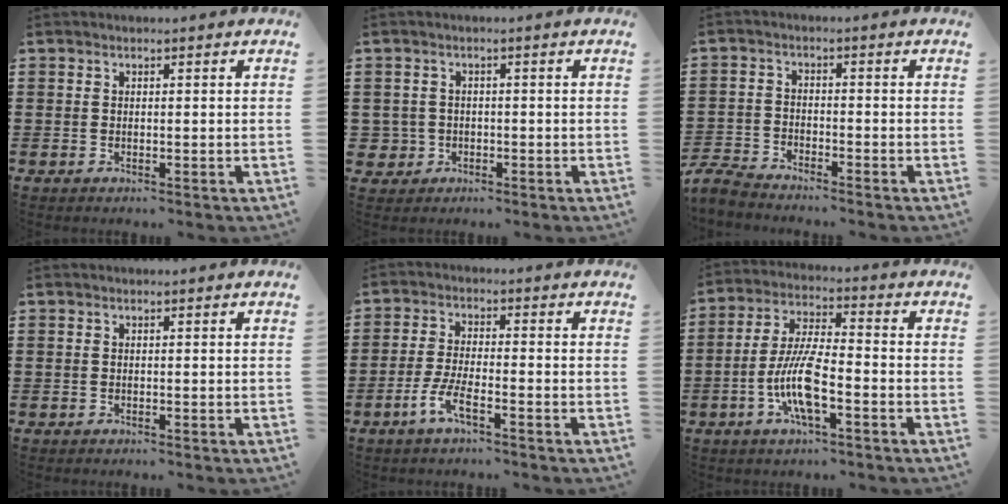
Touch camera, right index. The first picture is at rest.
{"total": 2.4, "force": [-0.9, 2.2, 0.2], "torque": [-0.021, 0.001, -0.025]}
{"total": 3.7, "force": [-3.6, 0.4, 0.4], "torque": [-0.024, -0.002, -0.080]}
{"total": 0.0}
{"total": 4.8, "force": [-2.9, 0.8, 3.8], "torque": [-0.097, -0.011, -0.062]}
{"total": 9.4, "force": [-3.2, 2.6, 8.5], "torque": [-0.193, -0.012, -0.068]}